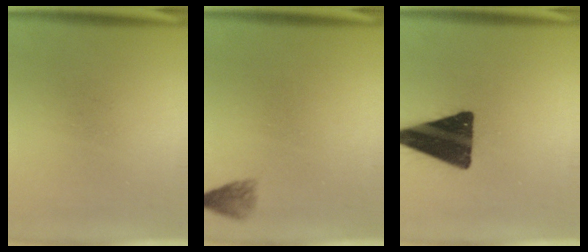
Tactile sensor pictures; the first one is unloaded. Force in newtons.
{"total": 1.8}
{"total": 17.2}